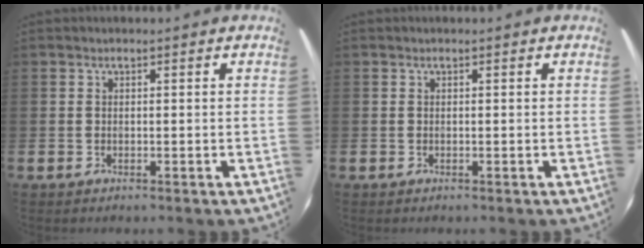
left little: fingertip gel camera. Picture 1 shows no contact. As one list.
[{"total": 0.0}]